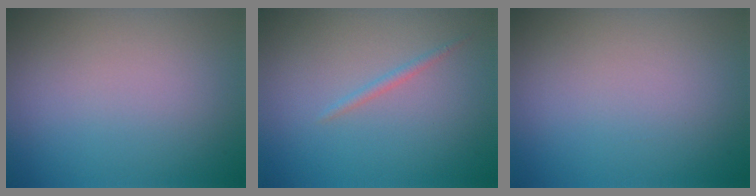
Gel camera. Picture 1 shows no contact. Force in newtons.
{"total": 0.8, "press": 0.8, "slide": 0.0}
{"total": 0.0}